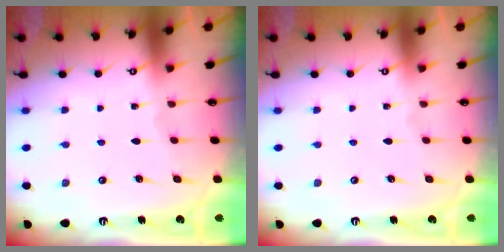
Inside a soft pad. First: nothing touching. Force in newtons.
{"total": 0.0}